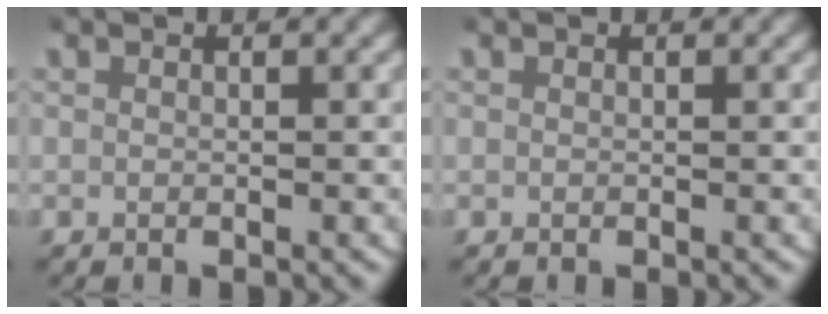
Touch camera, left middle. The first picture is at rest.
{"total": 0.0}